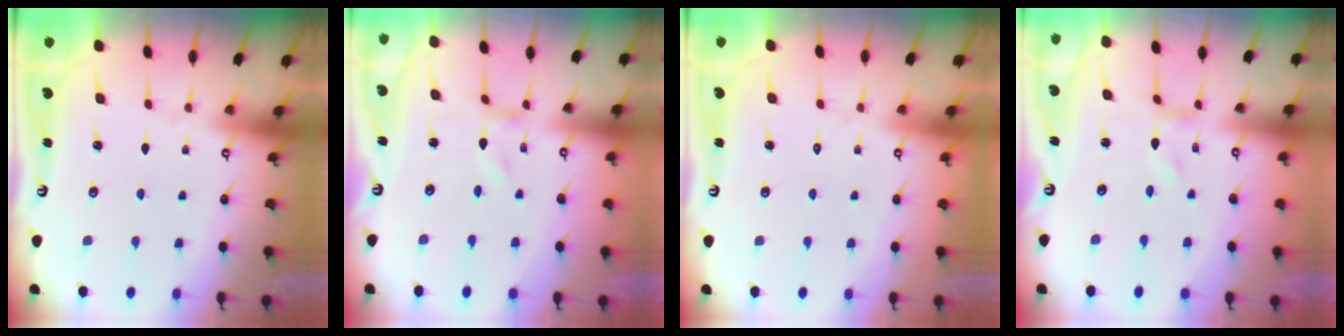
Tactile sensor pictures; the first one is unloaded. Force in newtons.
{"total": 0.0}
{"total": 1.7, "press": 1.7, "slide": 0.1}
{"total": 0.0}